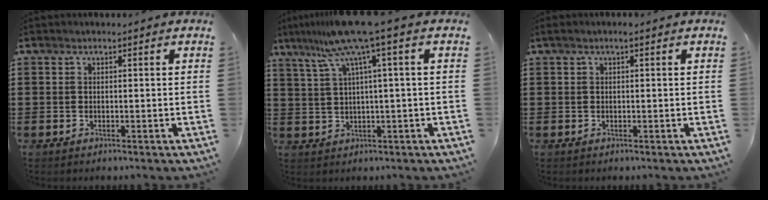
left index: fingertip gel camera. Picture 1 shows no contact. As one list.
[{"total": 8.9, "force": [4.2, -0.6, 7.8], "torque": [-0.174, -0.018, 0.067]}, {"total": 0.8, "force": [0.2, 0.1, 0.8], "torque": [-0.014, 0.001, 0.004]}]